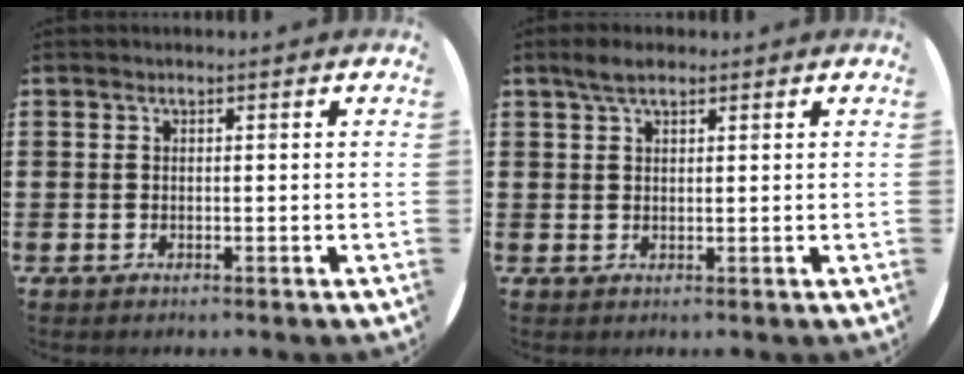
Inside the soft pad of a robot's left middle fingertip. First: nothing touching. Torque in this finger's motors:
{"motor_torque": [0.67, -0.48, 0.02, 0.01]}